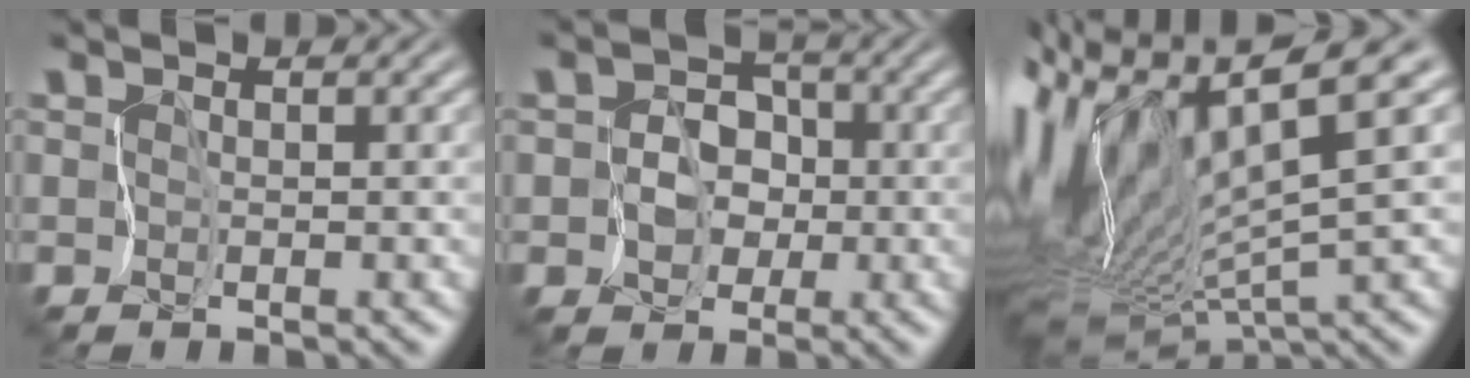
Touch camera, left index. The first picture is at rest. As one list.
[{"total": 3.5, "force": [-1.1, 3.1, 1.1], "torque": [0.004, -0.001, -0.034]}, {"total": 12.0, "force": [2.9, 3.3, 11.2], "torque": [-0.234, 0.013, 0.076]}]